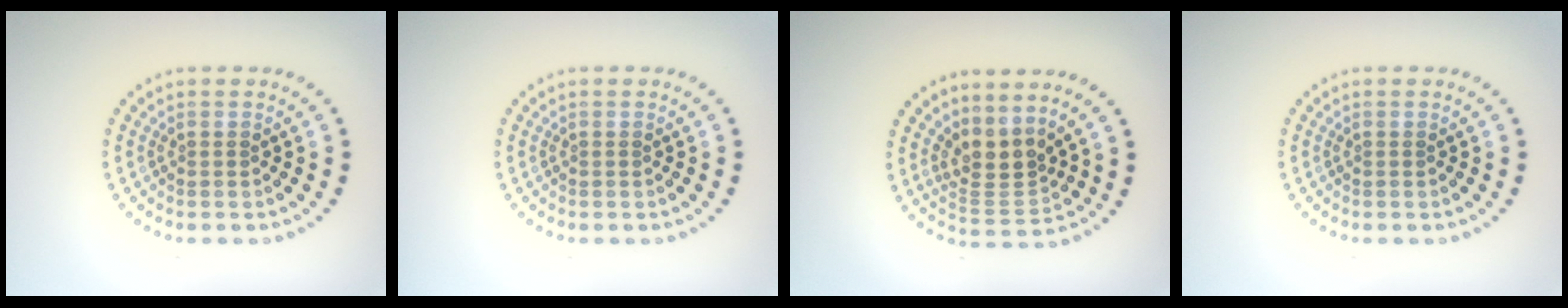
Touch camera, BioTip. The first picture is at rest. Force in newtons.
{"total": 0.0}
{"total": 3.2, "press": 2.3, "slide": 2.1}
{"total": 0.0}